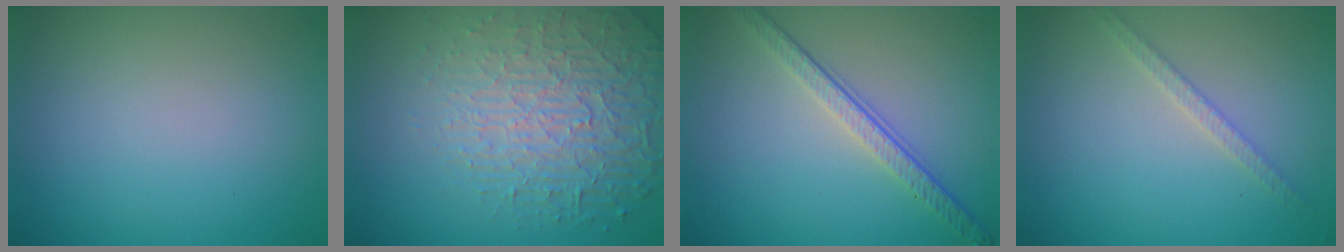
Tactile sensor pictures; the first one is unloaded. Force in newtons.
{"total": 6.7, "press": 5.1, "slide": 4.4}
{"total": 3.9, "press": 2.8, "slide": 2.7}
{"total": 1.7, "press": 1.7, "slide": 0.2}